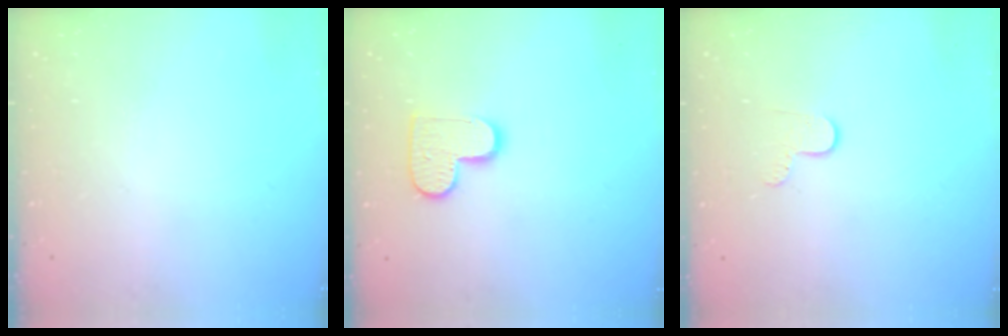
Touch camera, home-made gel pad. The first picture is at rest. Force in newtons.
{"total": 10.1, "press": 10.1, "slide": 0.3}
{"total": 6.0, "press": 6.0, "slide": 0.5}